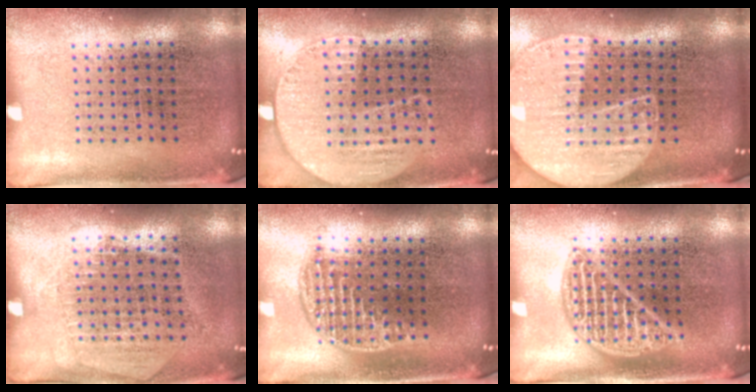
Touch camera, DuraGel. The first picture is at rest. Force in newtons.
{"total": 1.1, "press": 1.0, "slide": 0.5}
{"total": 2.2, "press": 1.9, "slide": 1.0}
{"total": 1.3, "press": 1.1, "slide": 0.7}
{"total": 1.3, "press": 1.1, "slide": 0.6}
{"total": 1.9, "press": 1.9, "slide": 0.3}